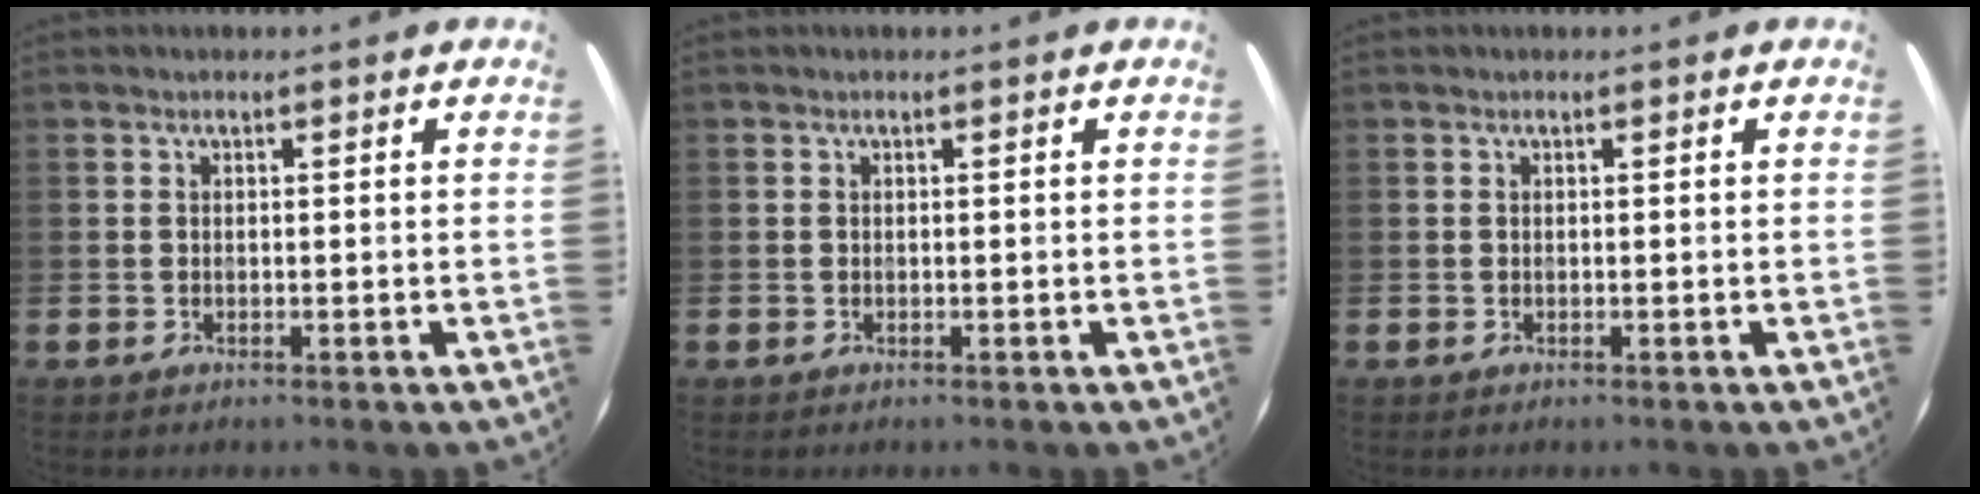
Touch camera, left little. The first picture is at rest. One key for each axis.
{"total": 0.0}
{"total": 0.0}